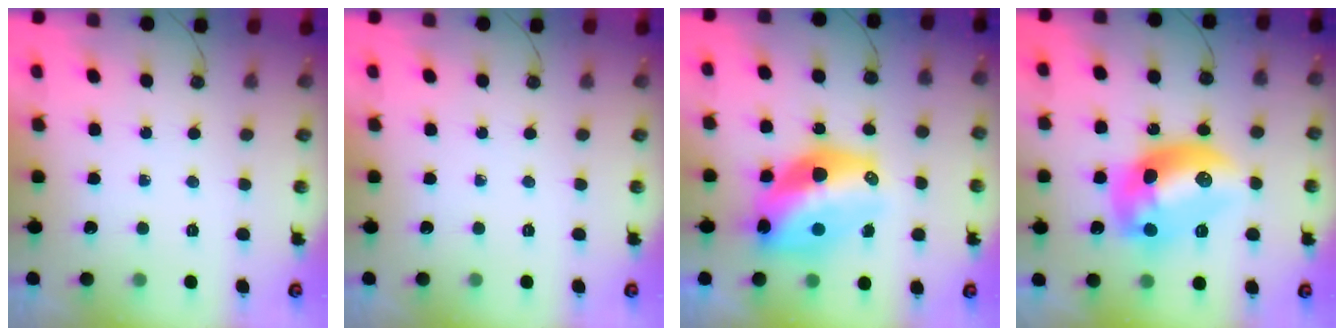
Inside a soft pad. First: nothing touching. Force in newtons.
{"total": 0.0}
{"total": 16.5, "press": 16.3, "slide": 3.0}
{"total": 16.3, "press": 16.2, "slide": 1.5}